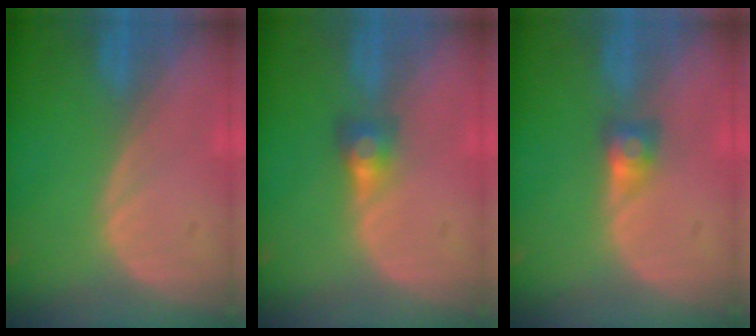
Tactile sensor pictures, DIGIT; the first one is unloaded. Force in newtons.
{"total": 2.8, "press": 2.6, "slide": 1.0}
{"total": 2.6, "press": 2.3, "slide": 1.0}